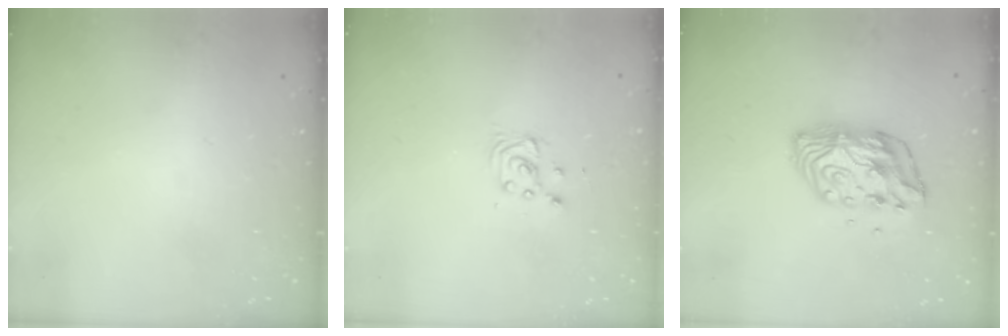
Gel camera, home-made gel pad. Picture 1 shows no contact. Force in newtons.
{"total": 3.3, "press": 3.3, "slide": 0.4}
{"total": 10.5, "press": 10.5, "slide": 1.1}